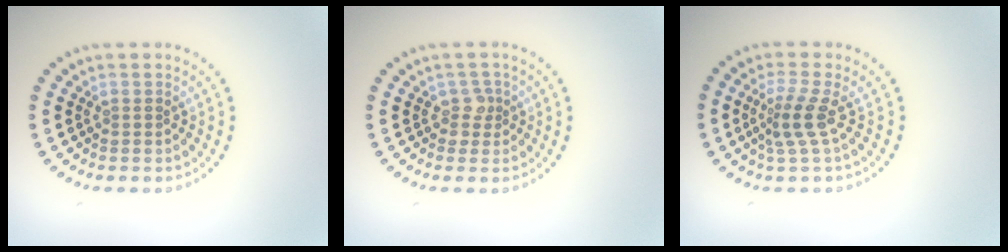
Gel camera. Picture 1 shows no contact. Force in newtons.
{"total": 1.3, "press": 1.0, "slide": 0.8}
{"total": 2.6, "press": 1.8, "slide": 1.9}